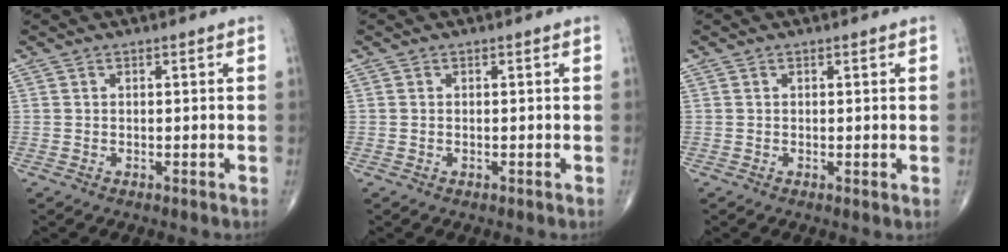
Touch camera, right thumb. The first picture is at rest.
{"total": 0.0}
{"total": 0.5, "force": [0.1, 0.0, 0.5], "torque": [-0.013, -0.006, -0.001]}